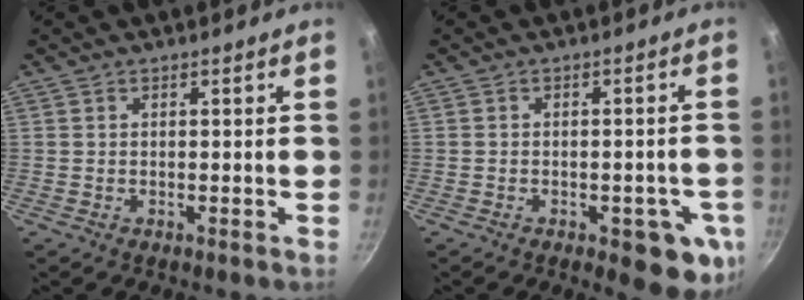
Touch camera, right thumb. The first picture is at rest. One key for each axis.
{"total": 10.0, "fx": -3.5, "fy": 4.4, "fz": 8.2, "tx": -0.059, "ty": 0.007, "tz": -0.040}